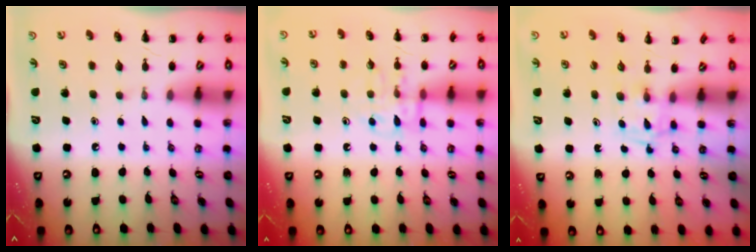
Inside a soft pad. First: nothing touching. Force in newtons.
{"total": 11.0, "press": 11.0, "slide": 1.1}
{"total": 2.5, "press": 2.2, "slide": 1.3}